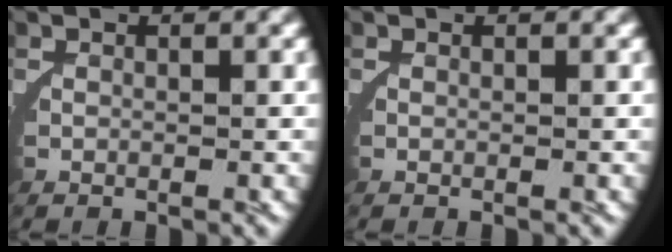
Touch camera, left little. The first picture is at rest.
{"total": 0.0}